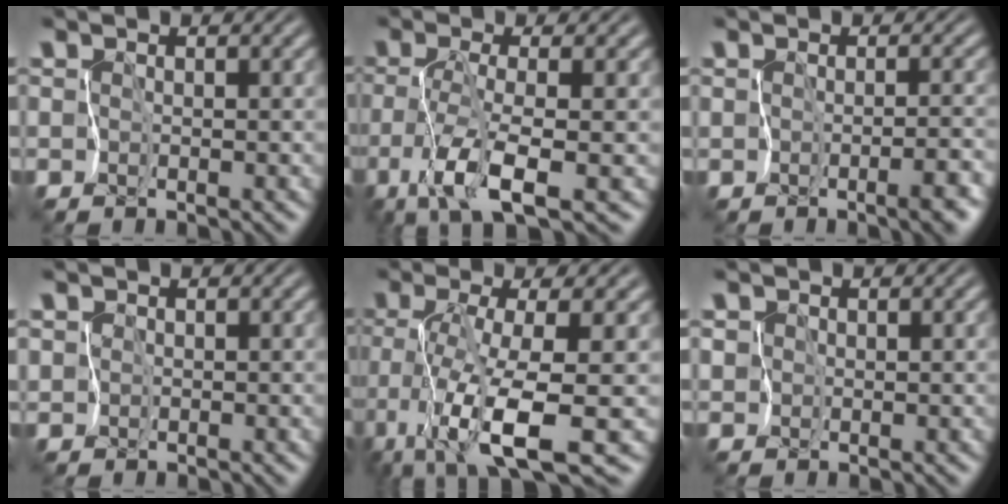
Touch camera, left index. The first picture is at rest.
{"total": 4.8, "force": [-1.8, 0.2, 4.4], "torque": [-0.097, -0.006, -0.034]}
{"total": 2.2, "force": [-1.5, 0.6, 1.4], "torque": [-0.011, -0.004, -0.017]}
{"total": 1.7, "force": [0.7, 1.4, 0.4], "torque": [-0.007, 0.014, 0.000]}
{"total": 8.2, "force": [-3.1, 1.1, 7.5], "torque": [-0.144, -0.009, -0.058]}
{"total": 1.6, "force": [0.9, 1.2, 0.4], "torque": [-0.006, 0.011, 0.009]}